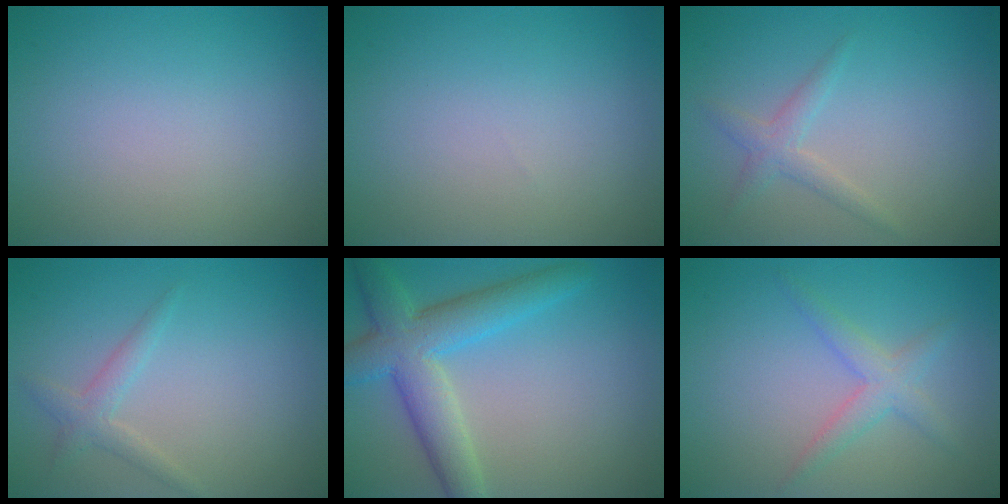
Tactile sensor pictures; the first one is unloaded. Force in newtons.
{"total": 0.0}
{"total": 1.7, "press": 1.7, "slide": 0.1}
{"total": 1.7, "press": 1.7, "slide": 0.0}
{"total": 6.3, "press": 6.3, "slide": 0.2}
{"total": 2.3, "press": 2.3, "slide": 0.1}